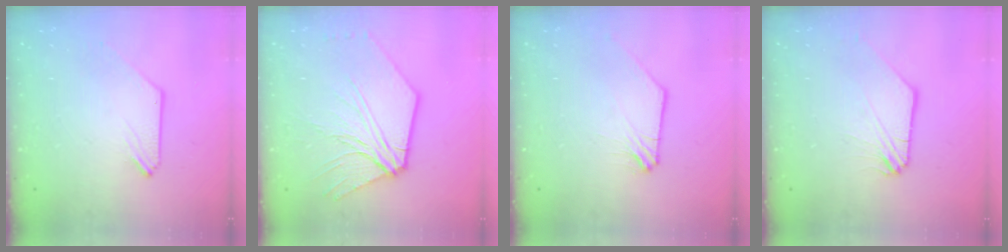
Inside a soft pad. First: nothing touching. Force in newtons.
{"total": 9.0, "press": 8.9, "slide": 1.3}
{"total": 0.9, "press": 0.8, "slide": 0.2}
{"total": 1.0, "press": 1.0, "slide": 0.3}